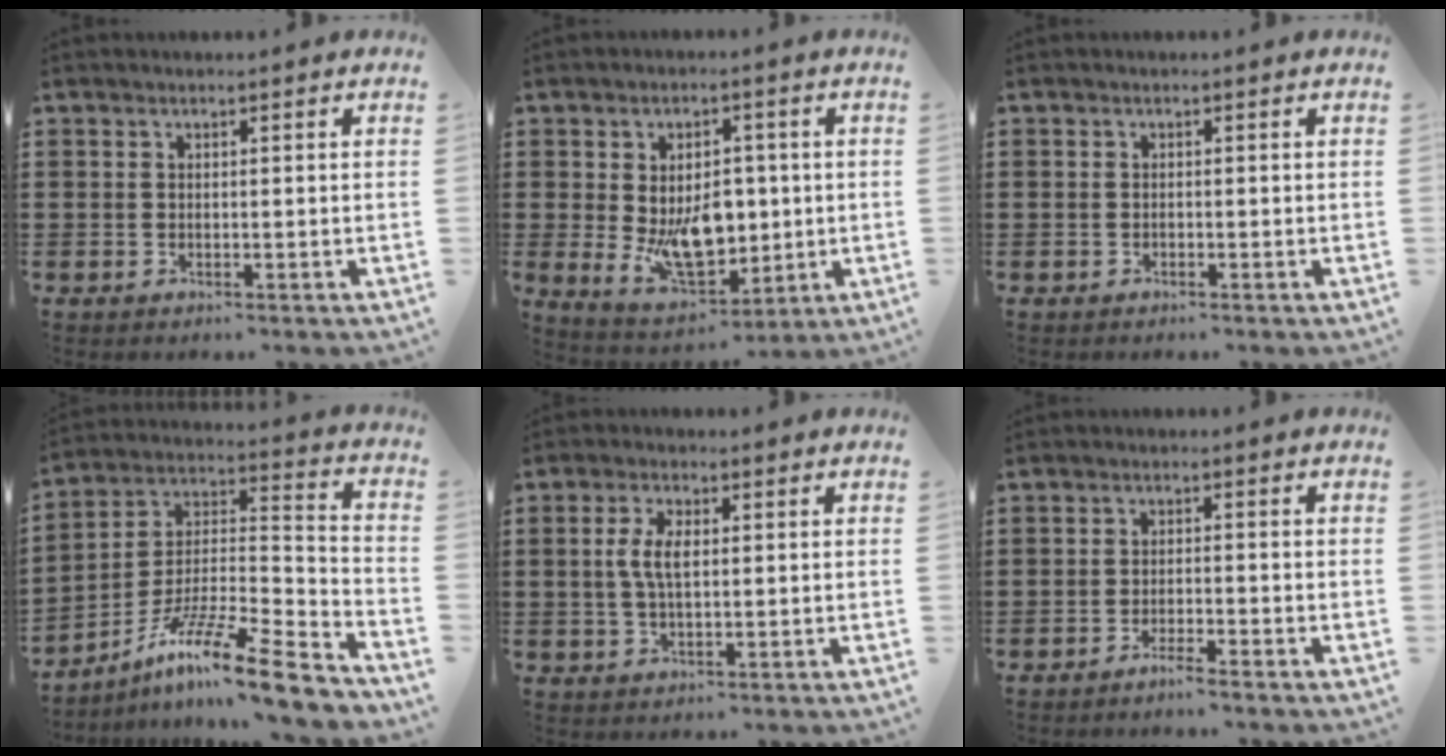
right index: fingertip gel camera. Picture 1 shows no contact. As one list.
[{"total": 10.0, "force": [-0.5, 6.3, 7.8], "torque": [-0.132, -0.003, -0.008]}, {"total": 0.6, "force": [-0.2, 0.5, 0.1], "torque": [-0.003, 0.005, -0.006]}, {"total": 13.4, "force": [-10.2, 1.5, 8.6], "torque": [-0.146, 0.016, -0.191]}, {"total": 4.8, "force": [0.5, 2.1, 4.3], "torque": [-0.094, 0.007, 0.004]}, {"total": 2.0, "force": [-1.8, -0.3, 0.7], "torque": [-0.012, 0.002, -0.035]}]